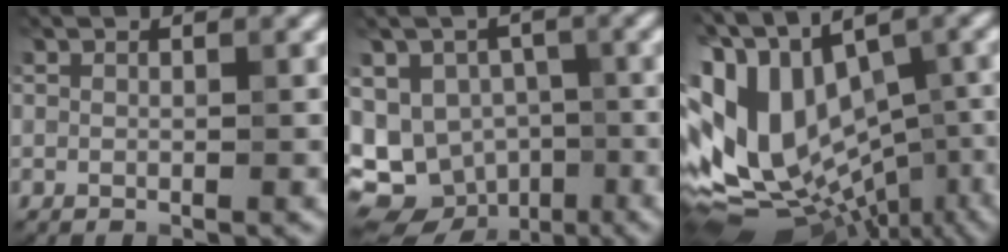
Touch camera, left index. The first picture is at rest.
{"total": 12.0, "force": [-5.2, 9.5, 5.0], "torque": [-0.081, -0.021, -0.074]}
{"total": 14.8, "force": [-0.6, 8.9, 11.8], "torque": [-0.231, 0.002, 0.027]}